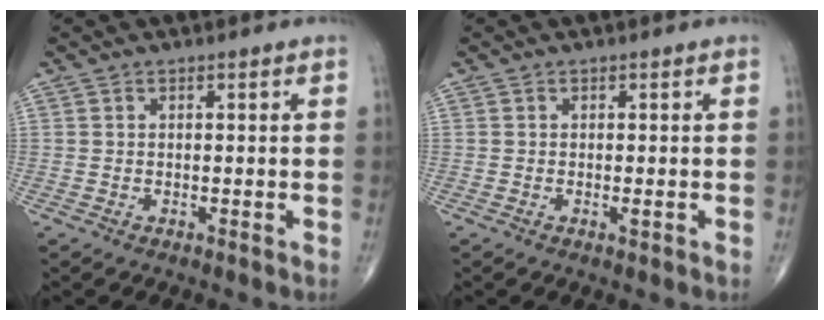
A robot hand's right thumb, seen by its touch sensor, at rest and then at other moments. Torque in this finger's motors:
{"motor_torque": [3.28, 1.73, 0.93, -0.23, 0.34]}